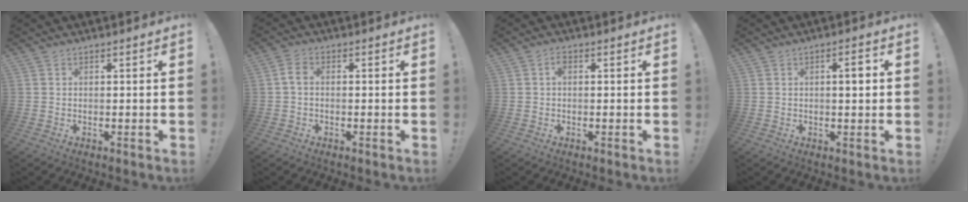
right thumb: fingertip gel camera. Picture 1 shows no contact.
{"total": 2.7, "force": [-0.2, 1.8, 1.9], "torque": [-0.033, 0.012, -0.002]}
{"total": 1.8, "force": [0.1, 1.1, 1.4], "torque": [-0.024, 0.004, -0.001]}
{"total": 3.4, "force": [0.3, 0.6, 3.3], "torque": [-0.041, -0.002, -0.004]}